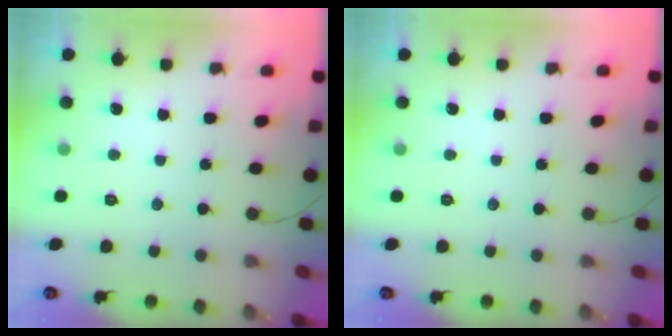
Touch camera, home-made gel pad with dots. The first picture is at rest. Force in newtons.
{"total": 0.0}